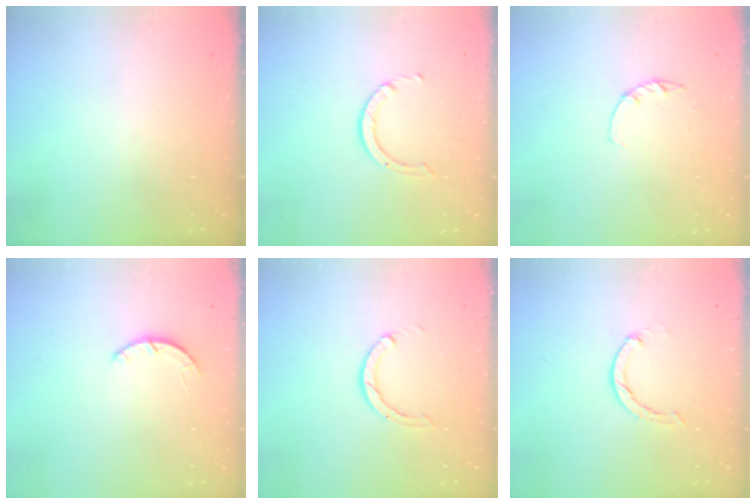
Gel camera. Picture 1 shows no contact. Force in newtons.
{"total": 2.5, "press": 2.5, "slide": 0.2}
{"total": 2.2, "press": 2.2, "slide": 0.4}
{"total": 2.2, "press": 2.2, "slide": 0.3}
{"total": 2.0, "press": 2.0, "slide": 0.3}
{"total": 1.9, "press": 1.9, "slide": 0.3}